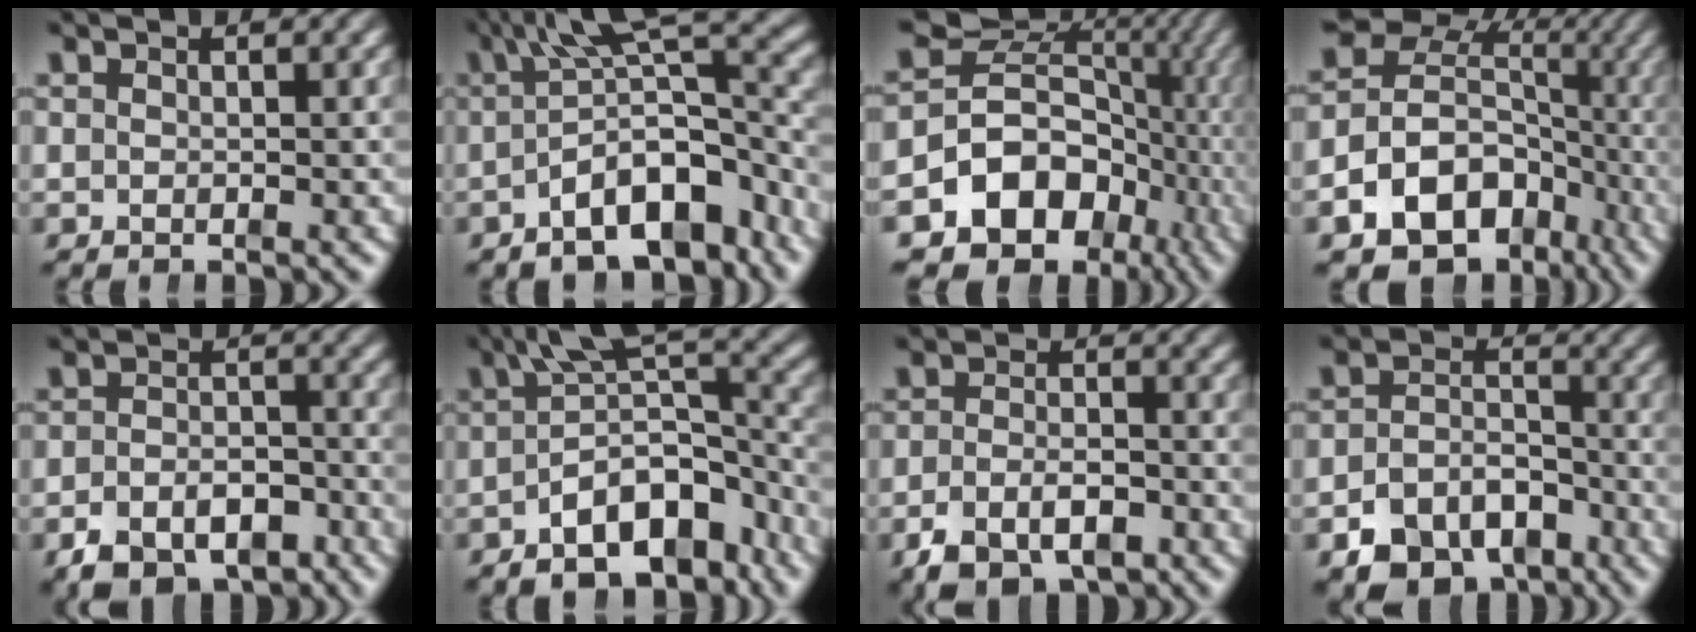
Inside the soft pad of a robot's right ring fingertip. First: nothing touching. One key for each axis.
{"total": 7.9, "fx": -1.7, "fy": 3.9, "fz": 6.7, "tx": -0.107, "ty": -0.011, "tz": -0.018}
{"total": 23.2, "fx": -6.6, "fy": 19.1, "fz": 11.4, "tx": -0.225, "ty": -0.060, "tz": -0.107}
{"total": 18.1, "fx": -5.0, "fy": 15.0, "fz": 8.7, "tx": -0.167, "ty": -0.063, "tz": -0.073}
{"total": 6.5, "fx": -4.8, "fy": 3.5, "fz": 2.5, "tx": -0.016, "ty": -0.020, "tz": -0.076}
{"total": 8.4, "fx": -2.7, "fy": 4.4, "fz": 6.6, "tx": -0.109, "ty": -0.018, "tz": -0.030}
{"total": 5.1, "fx": -3.4, "fy": 2.8, "fz": 2.7, "tx": -0.032, "ty": -0.015, "tz": -0.049}
{"total": 8.5, "fx": -5.8, "fy": 5.4, "fz": 2.9, "tx": -0.033, "ty": -0.028, "tz": -0.096}